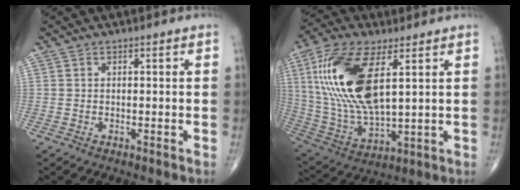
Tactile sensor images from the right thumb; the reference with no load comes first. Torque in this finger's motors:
{"motor_torque": [-0.06, 3.86, 1.97, 0.80, 0.56]}